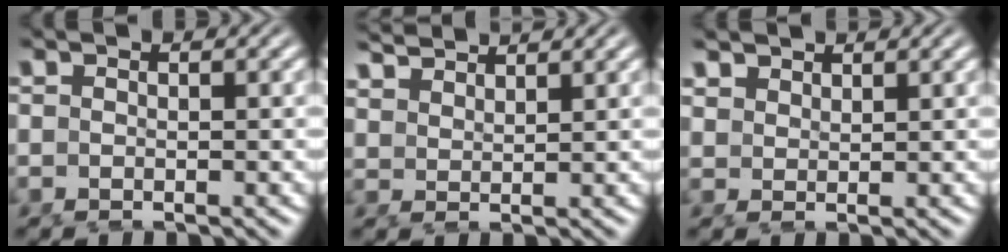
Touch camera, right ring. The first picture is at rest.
{"total": 3.1, "force": [3.1, -0.1, 0.4], "torque": [0.001, -0.001, 0.065]}
{"total": 2.2, "force": [2.1, 0.0, 0.3], "torque": [0.002, 0.000, 0.051]}